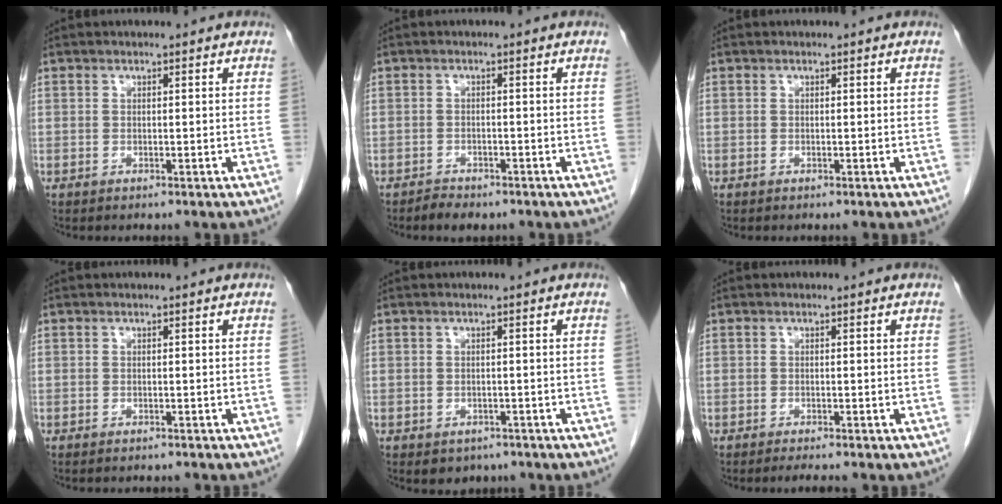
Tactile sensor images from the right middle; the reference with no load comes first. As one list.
[{"total": 2.4, "force": [-2.0, 0.9, 0.9], "torque": [-0.022, -0.003, -0.029]}, {"total": 0.0}, {"total": 2.7, "force": [-2.4, 0.6, 0.9], "torque": [-0.015, -0.004, -0.027]}, {"total": 2.8, "force": [-1.9, 1.9, 0.7], "torque": [-0.009, 0.001, -0.019]}, {"total": 1.7, "force": [-1.4, -0.2, 0.8], "torque": [-0.018, -0.006, -0.022]}]